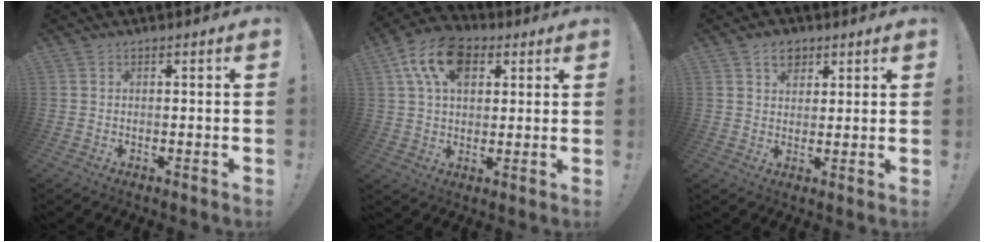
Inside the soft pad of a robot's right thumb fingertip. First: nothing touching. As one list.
[{"total": 14.2, "force": [5.7, 9.4, 9.0], "torque": [-0.157, -0.005, 0.109]}, {"total": 5.7, "force": [3.3, 4.1, 2.2], "torque": [-0.023, -0.008, 0.060]}]